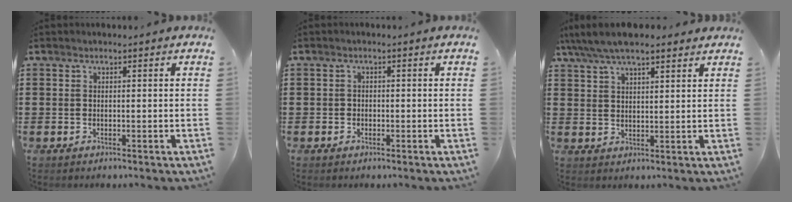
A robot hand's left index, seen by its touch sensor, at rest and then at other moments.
{"total": 0.8, "force": [-0.3, 0.7, 0.2], "torque": [-0.007, 0.003, -0.007]}
{"total": 6.3, "force": [5.1, 2.1, 2.9], "torque": [-0.072, -0.004, 0.094]}